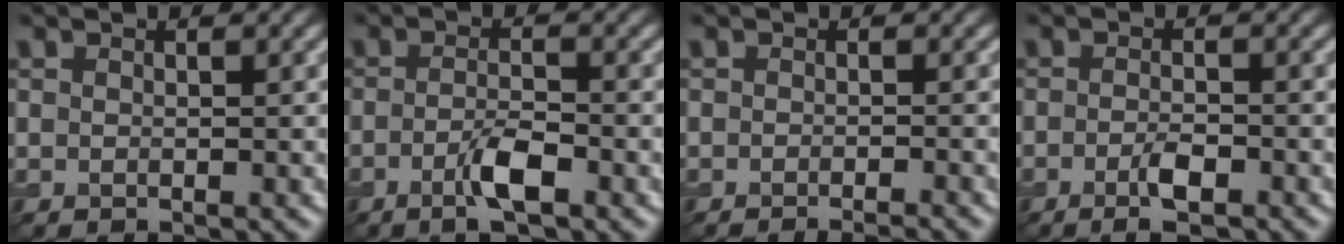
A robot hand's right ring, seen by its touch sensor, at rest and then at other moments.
{"total": 3.2, "force": [-1.5, 0.8, 2.7], "torque": [-0.053, 0.002, -0.032]}
{"total": 2.7, "force": [-1.8, 0.5, 1.9], "torque": [-0.014, 0.001, -0.031]}
{"total": 2.7, "force": [-1.4, 0.7, 2.3], "torque": [-0.045, -0.003, -0.026]}